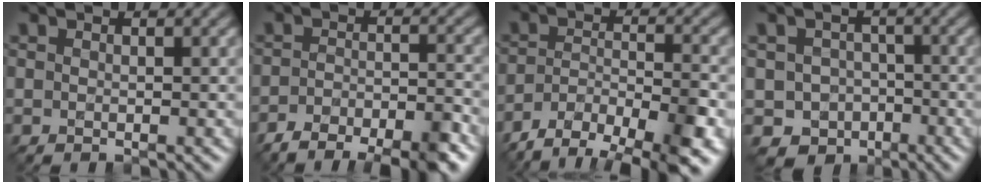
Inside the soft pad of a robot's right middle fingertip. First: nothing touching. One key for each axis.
{"total": 8.7, "fx": -6.5, "fy": 3.1, "fz": 5.0, "tx": -0.075, "ty": -0.025, "tz": -0.095}
{"total": 8.9, "fx": -6.5, "fy": 3.1, "fz": 5.3, "tx": -0.083, "ty": -0.003, "tz": -0.114}
{"total": 4.1, "fx": -1.9, "fy": 3.5, "fz": 0.9, "tx": -0.009, "ty": -0.001, "tz": -0.036}